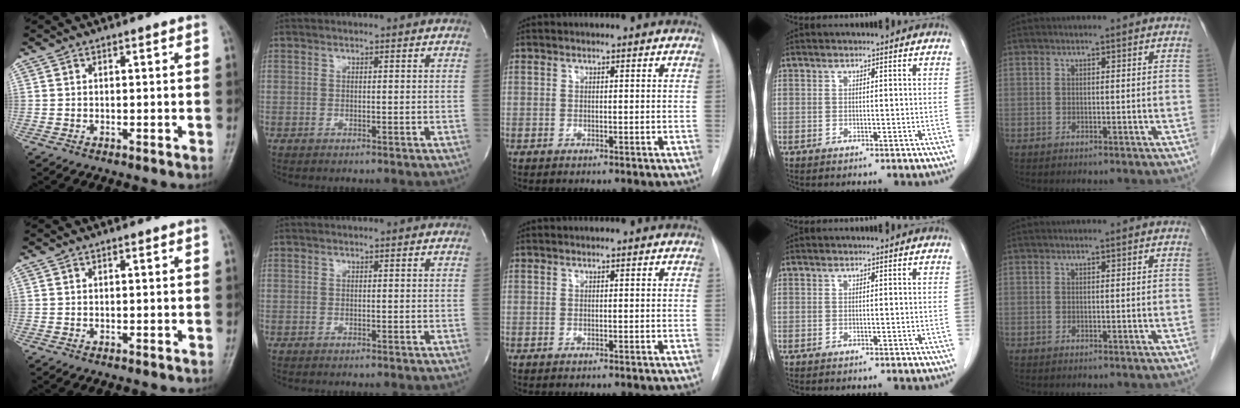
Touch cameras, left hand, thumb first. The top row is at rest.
{}